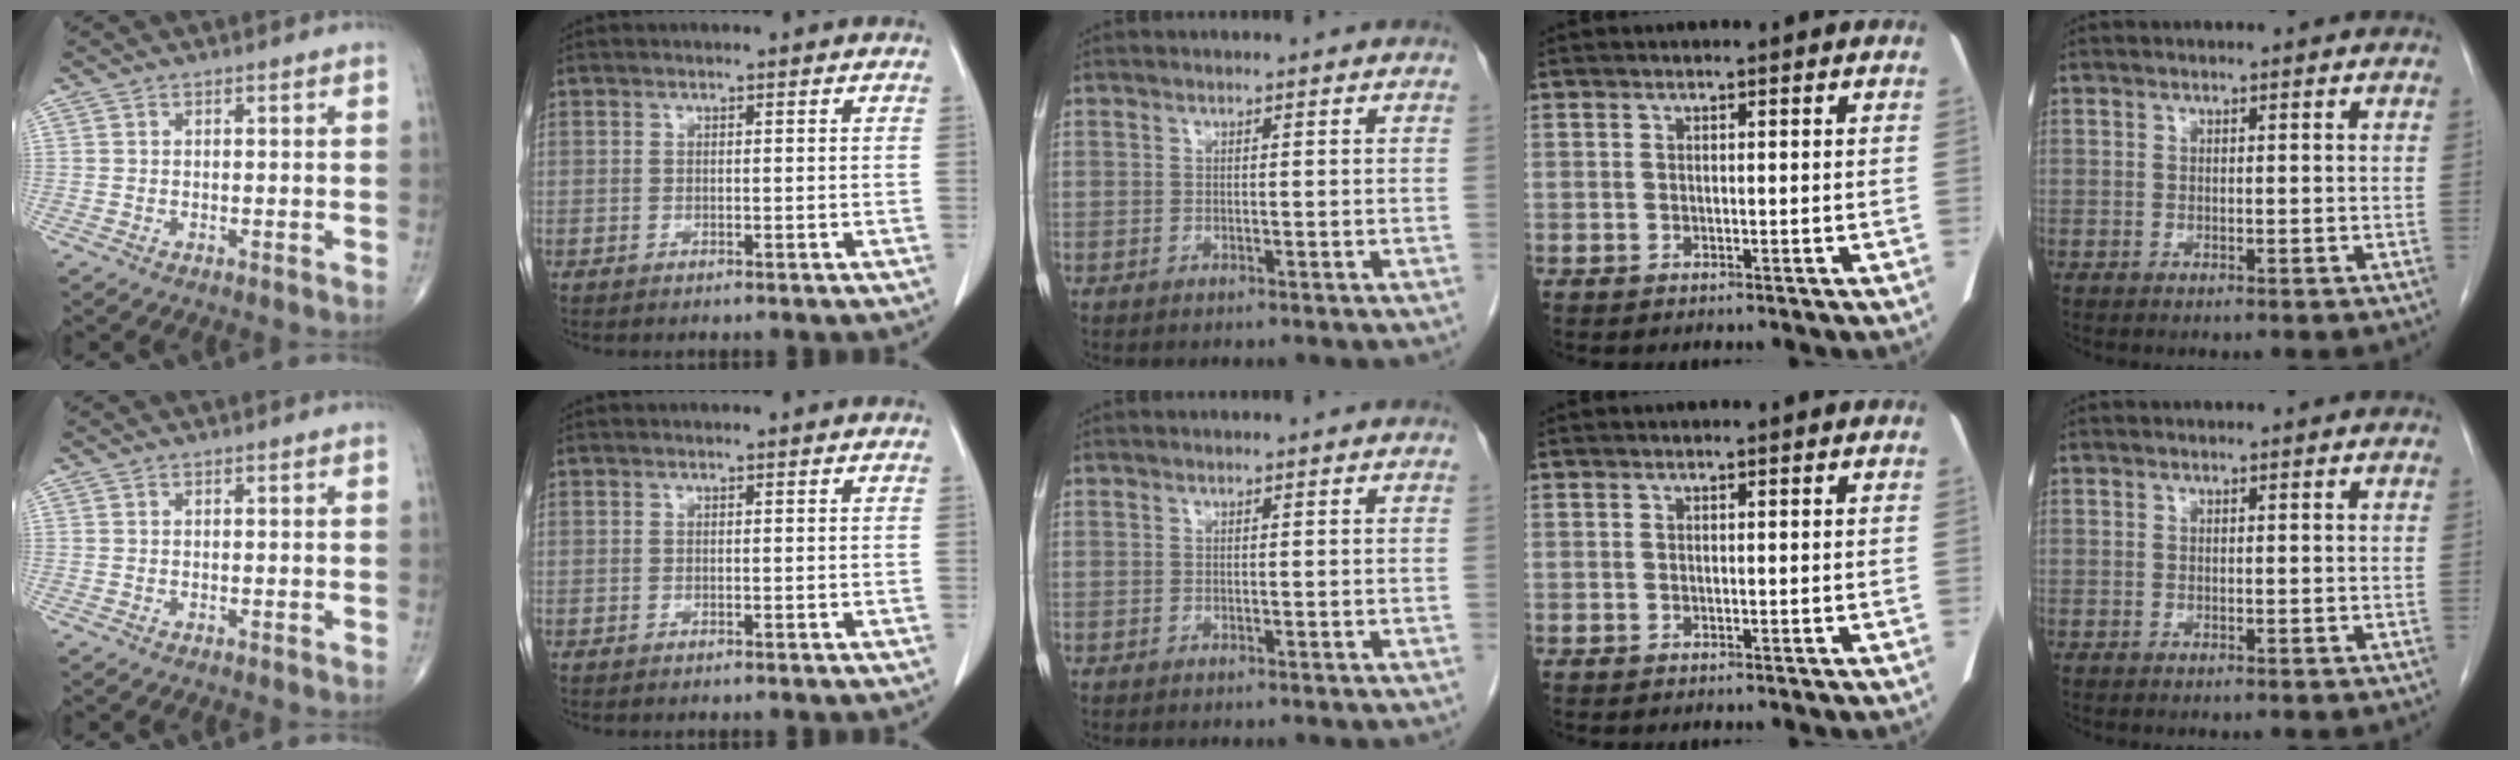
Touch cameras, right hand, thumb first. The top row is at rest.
{}